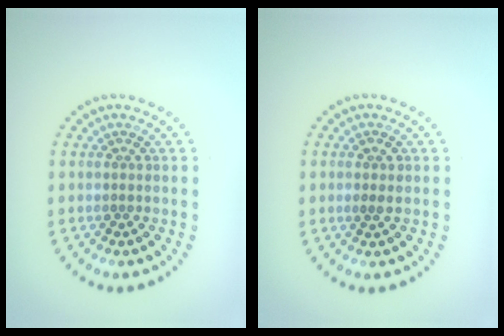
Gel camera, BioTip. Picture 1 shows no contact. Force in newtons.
{"total": 1.1, "press": 1.1, "slide": 0.2}